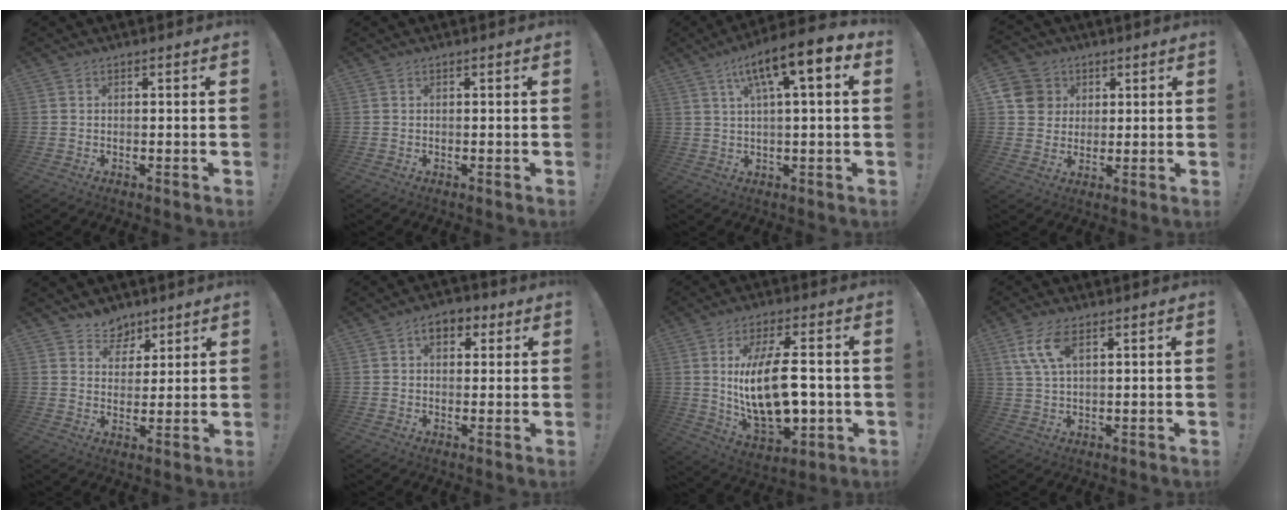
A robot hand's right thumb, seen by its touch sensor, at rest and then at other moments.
{"total": 0.0}
{"total": 11.8, "force": [4.3, 2.2, 10.7], "torque": [-0.163, -0.020, 0.062]}
{"total": 9.0, "force": [2.8, 8.3, 2.3], "torque": [-0.022, -0.014, 0.059]}
{"total": 6.6, "force": [4.6, 4.7, 0.4], "torque": [0.000, -0.042, 0.092]}
{"total": 6.0, "force": [2.4, 4.0, 3.8], "torque": [-0.039, -0.001, 0.040]}
{"total": 19.2, "force": [0.9, 8.8, 17.0], "torque": [-0.303, -0.015, 0.011]}
{"total": 7.8, "force": [3.2, 3.1, 6.3], "torque": [-0.121, -0.002, 0.060]}